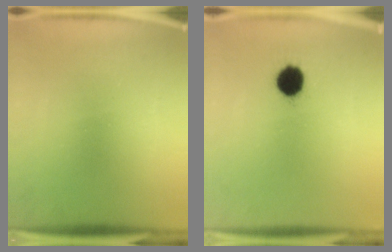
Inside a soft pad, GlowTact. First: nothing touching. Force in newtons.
{"total": 5.7}